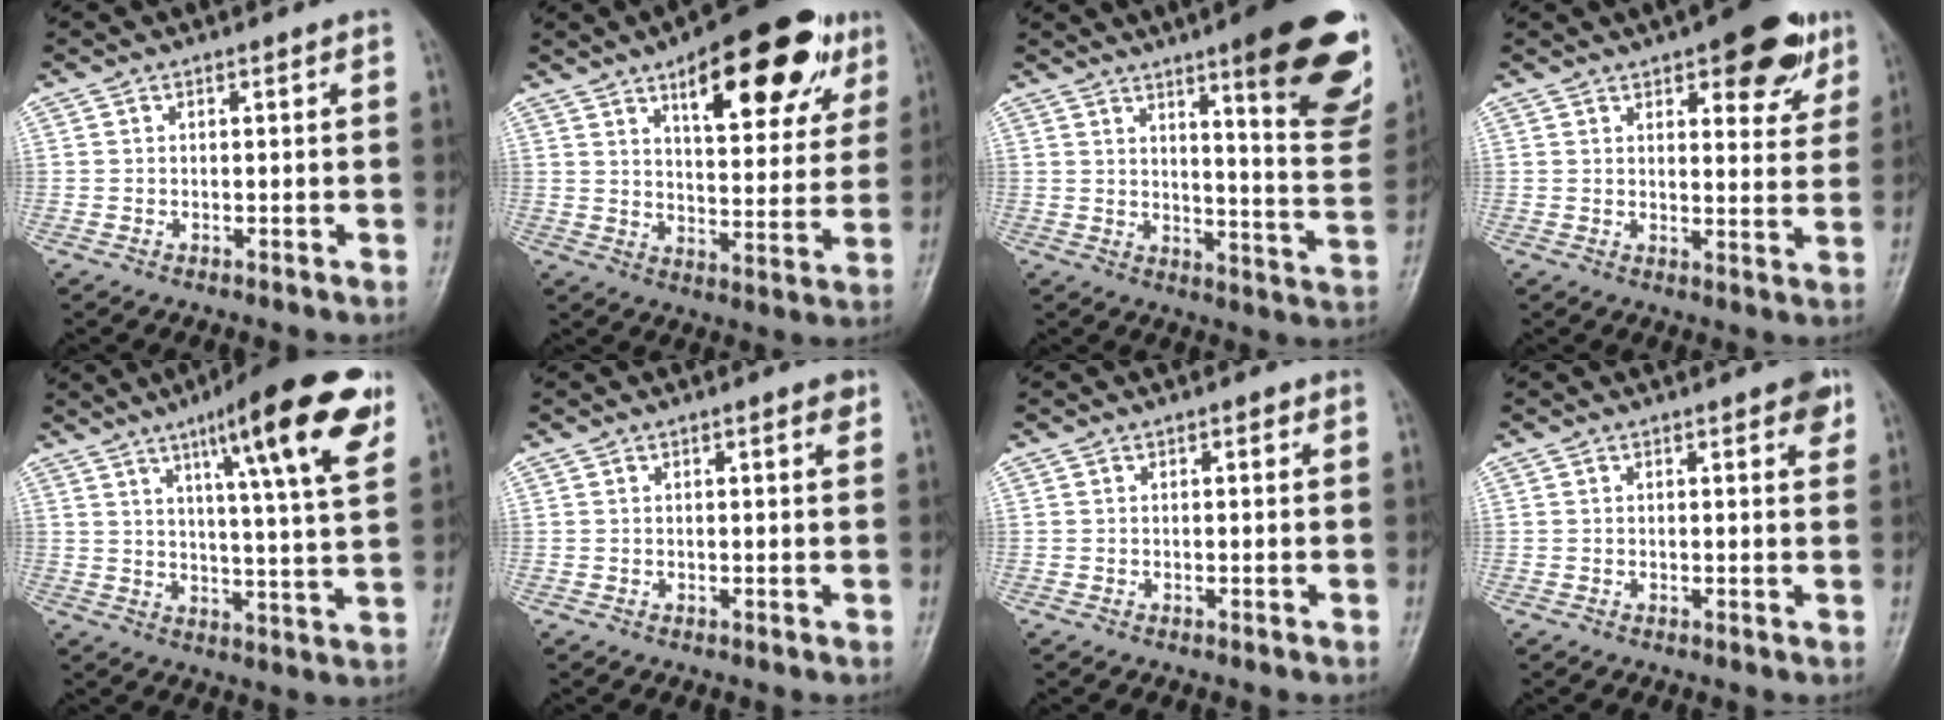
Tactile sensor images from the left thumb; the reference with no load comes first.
{"total": 21.3, "force": [11.4, 8.4, 15.9], "torque": [-0.181, -0.032, 0.163]}
{"total": 21.9, "force": [12.1, 4.5, 17.8], "torque": [-0.192, -0.062, 0.161]}
{"total": 11.9, "force": [6.8, 4.9, 8.5], "torque": [-0.070, -0.027, 0.085]}
{"total": 18.7, "force": [9.8, 2.7, 15.7], "torque": [-0.207, -0.035, 0.138]}
{"total": 1.8, "force": [1.0, 0.5, 1.4], "torque": [-0.017, -0.003, 0.012]}
{"total": 1.0, "force": [0.5, 0.5, 0.6], "torque": [-0.004, 0.000, 0.004]}
{"total": 3.5, "force": [1.9, 1.1, 2.7], "torque": [-0.024, -0.006, 0.019]}